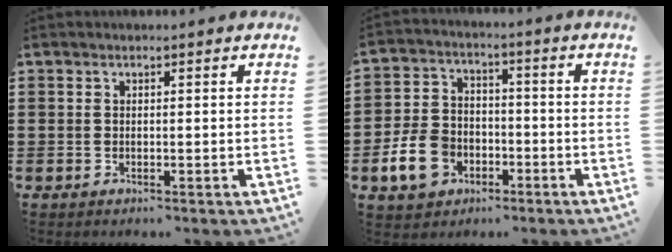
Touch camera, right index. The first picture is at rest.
{"total": 8.5, "force": [-3.5, 6.3, 4.5], "torque": [-0.122, 0.011, -0.068]}